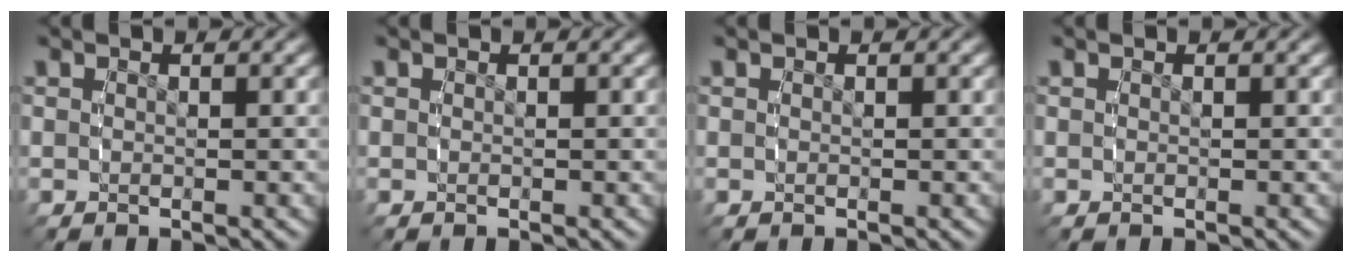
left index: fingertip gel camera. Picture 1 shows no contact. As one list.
[{"total": 0.0}, {"total": 0.0}, {"total": 0.0}]